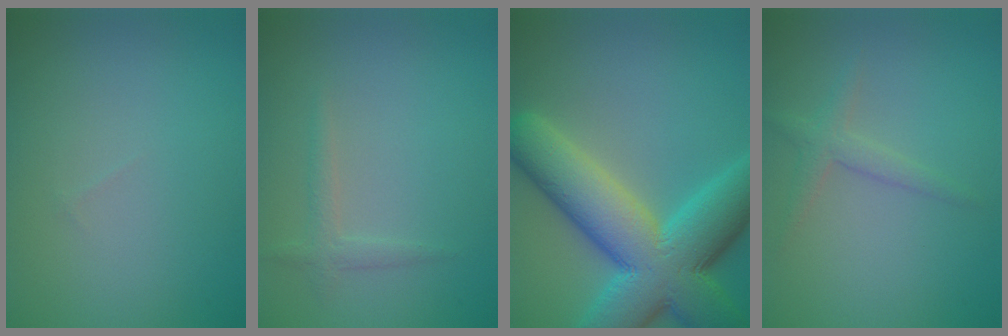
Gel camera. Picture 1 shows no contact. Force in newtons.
{"total": 1.3, "press": 1.3, "slide": 0.1}
{"total": 12.5, "press": 12.5, "slide": 0.4}
{"total": 1.8, "press": 1.8, "slide": 0.1}